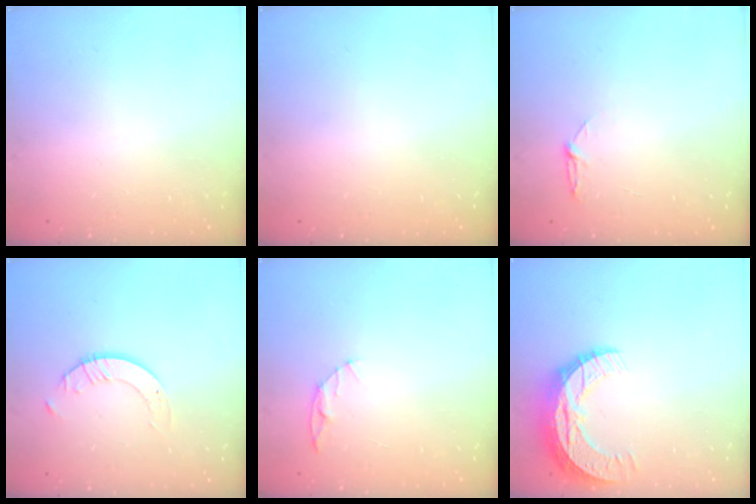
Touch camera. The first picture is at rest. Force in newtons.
{"total": 0.0}
{"total": 3.9, "press": 3.9, "slide": 0.5}
{"total": 2.1, "press": 2.1, "slide": 0.2}
{"total": 5.7, "press": 5.6, "slide": 0.7}
{"total": 10.7, "press": 10.7, "slide": 0.8}